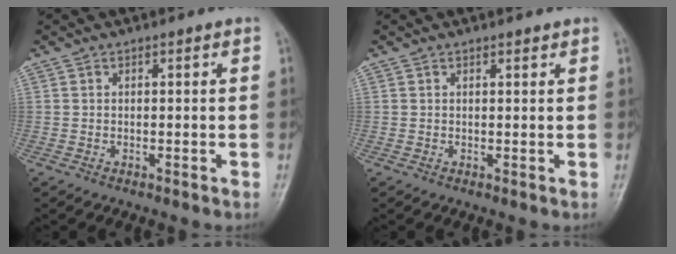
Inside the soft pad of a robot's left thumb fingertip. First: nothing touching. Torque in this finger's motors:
{"motor_torque": [-0.11, -0.09, 0.07, 0.08, 0.02]}